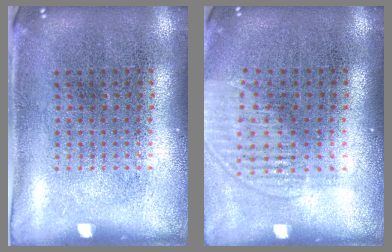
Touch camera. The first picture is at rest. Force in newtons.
{"total": 1.4, "press": 1.3, "slide": 0.7}